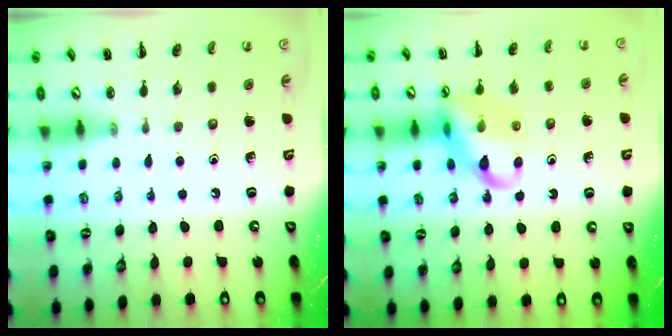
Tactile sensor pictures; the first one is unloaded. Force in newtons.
{"total": 13.0, "press": 12.8, "slide": 2.4}